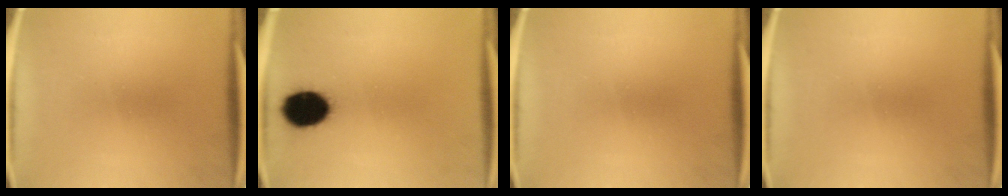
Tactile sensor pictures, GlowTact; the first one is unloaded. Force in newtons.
{"total": 12.3}
{"total": 0.0}
{"total": 0.0}